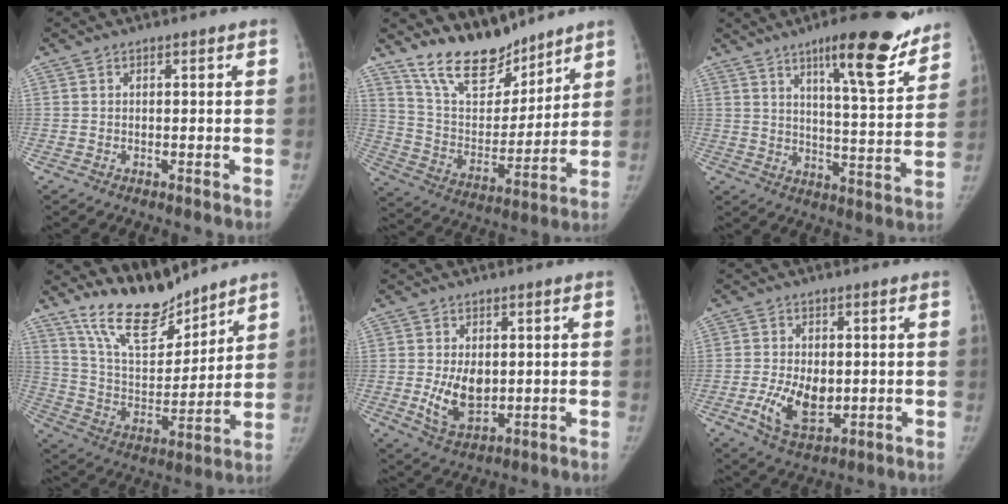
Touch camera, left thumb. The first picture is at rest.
{"total": 15.3, "force": [13.0, 6.1, 5.2], "torque": [-0.049, -0.085, 0.244]}
{"total": 17.0, "force": [11.4, 3.5, 12.1], "torque": [-0.140, -0.064, 0.169]}
{"total": 15.2, "force": [12.8, 5.2, 6.2], "torque": [-0.073, -0.081, 0.242]}
{"total": 8.2, "force": [0.0, 5.2, 6.3], "torque": [-0.093, -0.013, 0.012]}
{"total": 9.7, "force": [-1.3, 5.9, 7.7], "torque": [-0.124, -0.008, -0.013]}